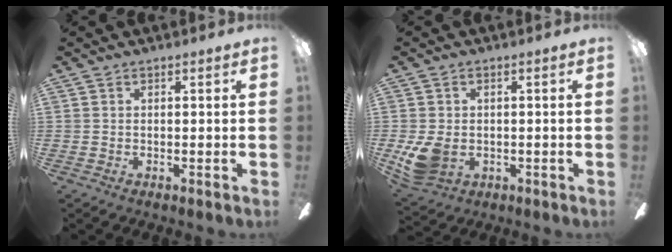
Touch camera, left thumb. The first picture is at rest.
{"total": 7.7, "force": [-1.4, 5.4, 5.4], "torque": [-0.125, 0.002, -0.021]}